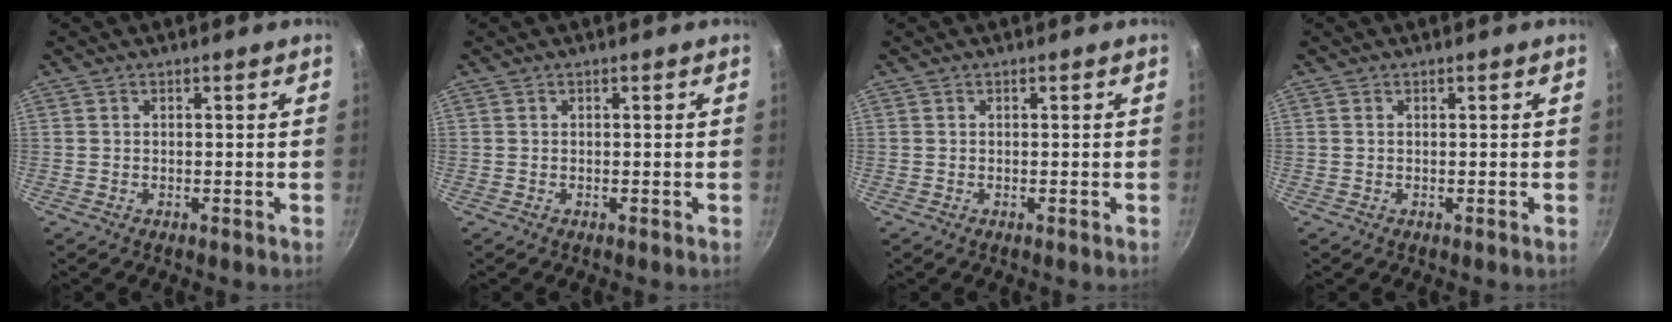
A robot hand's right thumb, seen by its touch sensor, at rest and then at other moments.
{"total": 0.0}
{"total": 0.0}
{"total": 0.0}